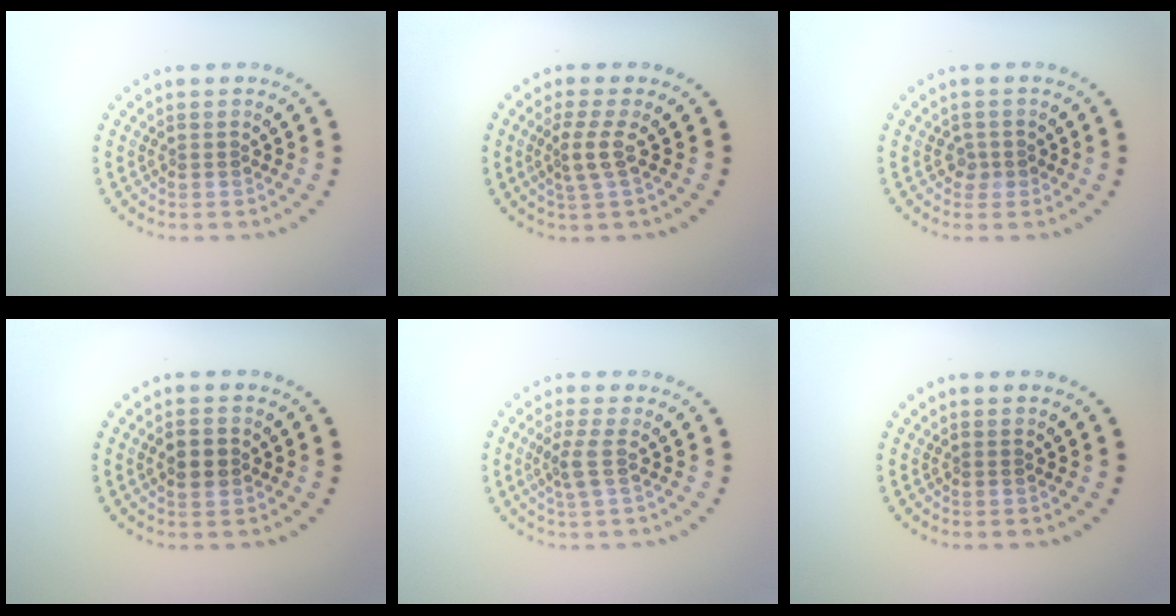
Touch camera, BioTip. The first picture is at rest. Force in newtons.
{"total": 2.2, "press": 1.5, "slide": 1.6}
{"total": 1.0, "press": 0.8, "slide": 0.6}
{"total": 2.3, "press": 2.3, "slide": 0.2}
{"total": 1.9, "press": 1.4, "slide": 1.3}
{"total": 0.0}